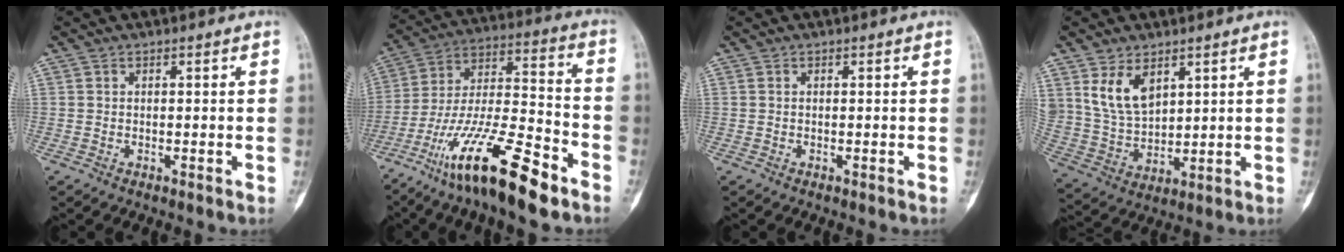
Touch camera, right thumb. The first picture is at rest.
{"total": 21.8, "force": [-13.3, 5.1, 16.5], "torque": [-0.330, 0.059, -0.238]}
{"total": 0.0}
{"total": 9.7, "force": [4.9, 5.9, 6.1], "torque": [-0.100, -0.022, 0.113]}